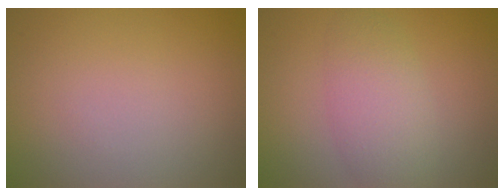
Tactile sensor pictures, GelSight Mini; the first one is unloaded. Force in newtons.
{"total": 4.0, "press": 3.9, "slide": 0.2}